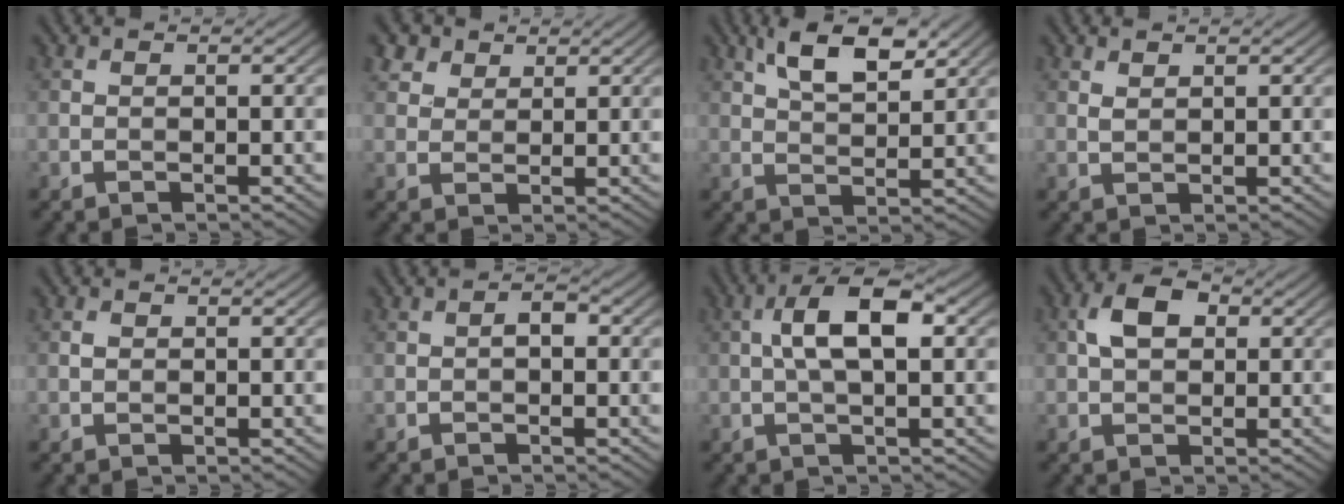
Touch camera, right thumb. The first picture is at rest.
{"total": 4.3, "force": [2.9, 2.7, 1.7], "torque": [-0.050, -0.004, 0.070]}
{"total": 7.2, "force": [4.0, 2.9, 5.3], "torque": [-0.105, 0.008, 0.078]}
{"total": 1.1, "force": [0.8, 0.5, 0.5], "torque": [-0.018, -0.001, 0.019]}
{"total": 0.9, "force": [0.0, 0.7, 0.5], "torque": [-0.015, 0.002, 0.000]}
{"total": 1.5, "force": [-0.3, 0.8, 1.2], "torque": [-0.021, 0.007, -0.008]}
{"total": 6.8, "force": [0.8, 2.5, 6.2], "torque": [-0.120, 0.017, 0.008]}
{"total": 4.6, "force": [0.9, 3.0, 3.4], "torque": [-0.068, 0.011, 0.009]}